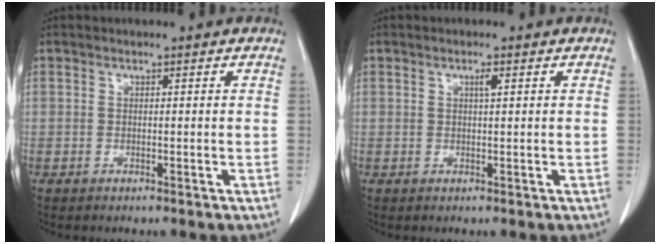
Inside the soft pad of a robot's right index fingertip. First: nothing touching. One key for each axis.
{"total": 1.1, "fx": 0.5, "fy": 0.0, "fz": 1.0, "tx": -0.019, "ty": 0.001, "tz": 0.008}